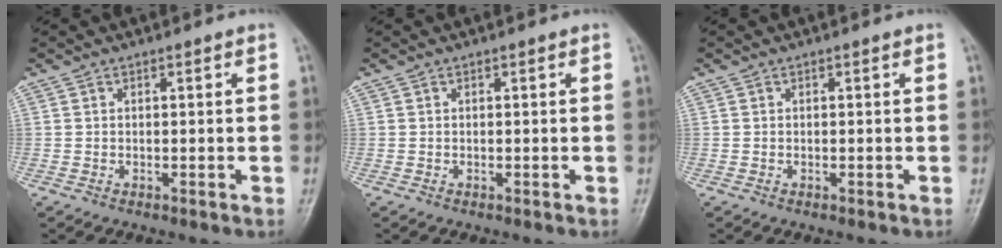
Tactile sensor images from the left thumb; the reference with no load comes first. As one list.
[{"total": 0.0}, {"total": 0.0}]